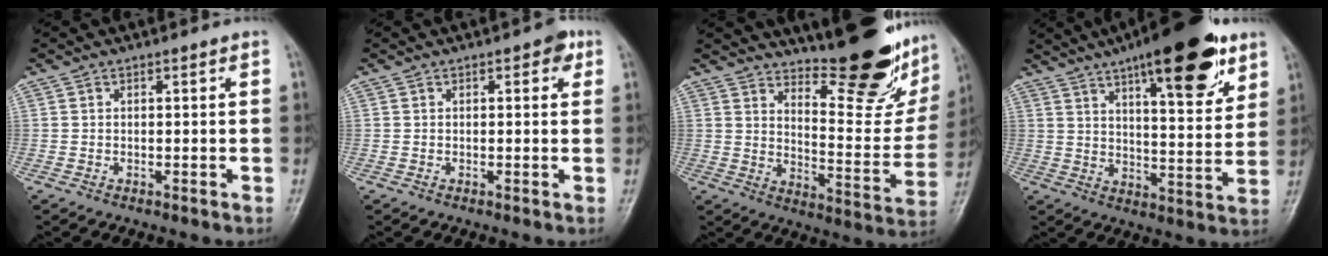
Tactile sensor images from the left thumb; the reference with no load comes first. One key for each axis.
{"total": 2.5, "fx": 1.0, "fy": 1.3, "fz": 1.8, "tx": -0.008, "ty": 0.001, "tz": 0.006}
{"total": 22.6, "fx": 18.1, "fy": 5.9, "fz": 12.1, "tx": -0.130, "ty": -0.145, "tz": 0.245}
{"total": 20.8, "fx": 12.2, "fy": 6.5, "fz": 15.6, "tx": -0.203, "ty": -0.042, "tz": 0.182}